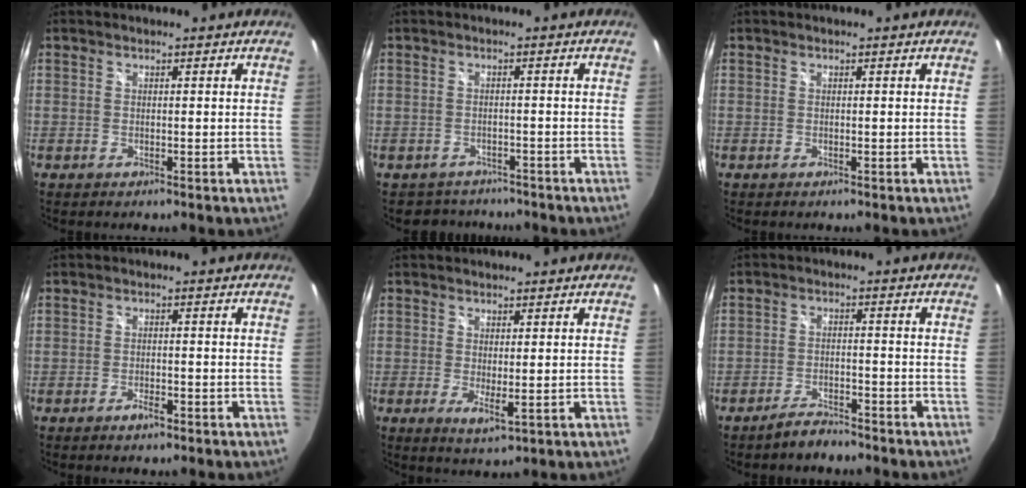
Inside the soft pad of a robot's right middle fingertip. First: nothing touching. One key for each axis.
{"total": 3.7, "fx": -3.2, "fy": 1.8, "fz": -0.2, "tx": -0.003, "ty": 0.011, "tz": -0.051}
{"total": 0.0}
{"total": 1.8, "fx": -1.3, "fy": 0.4, "fz": 1.2, "tx": -0.027, "ty": -0.001, "tz": -0.025}
{"total": 3.1, "fx": 0.1, "fy": 0.4, "fz": 3.0, "tx": -0.052, "ty": -0.012, "tz": 0.003}
{"total": 3.7, "fx": -3.4, "fy": 0.5, "fz": 1.3, "tx": -0.039, "ty": 0.001, "tz": -0.059}